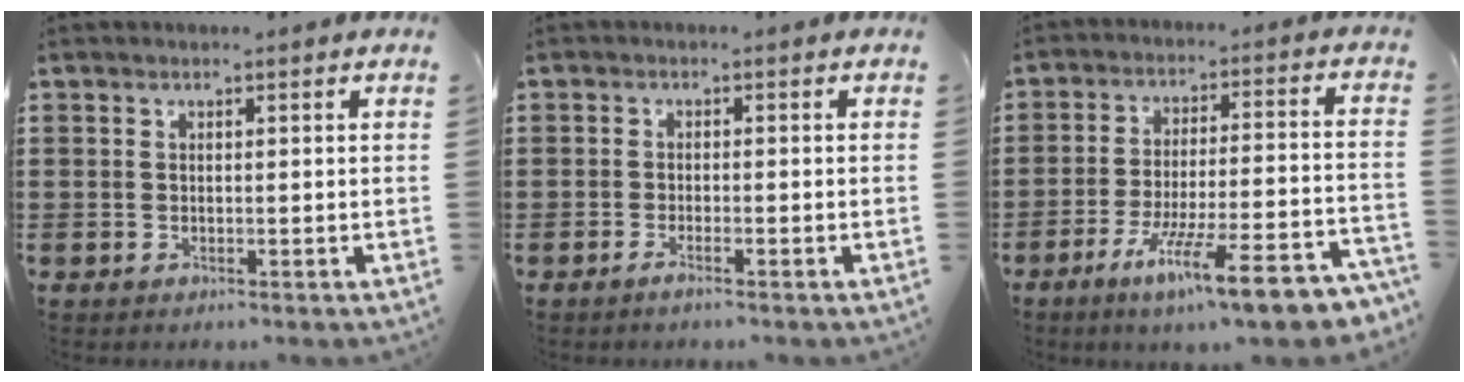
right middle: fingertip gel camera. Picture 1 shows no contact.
{"total": 1.2, "force": [-0.9, 0.0, 0.8], "torque": [-0.014, -0.003, -0.016]}
{"total": 12.7, "force": [-8.9, 1.5, 9.0], "torque": [-0.150, 0.017, -0.160]}